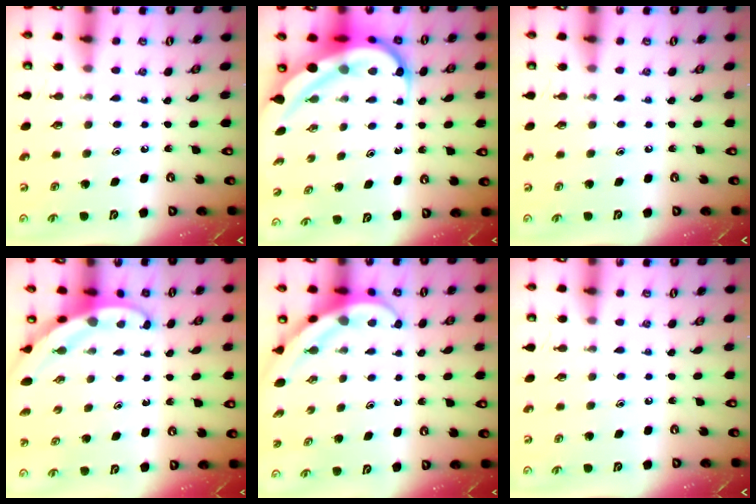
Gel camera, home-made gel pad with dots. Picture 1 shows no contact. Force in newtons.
{"total": 10.0, "press": 9.8, "slide": 1.6}
{"total": 0.0}
{"total": 3.8, "press": 3.8, "slide": 0.2}
{"total": 6.6, "press": 6.6, "slide": 0.5}
{"total": 0.0}